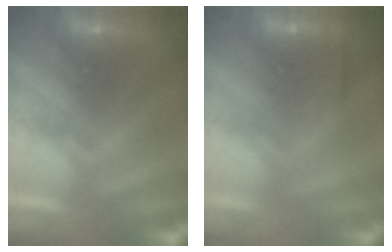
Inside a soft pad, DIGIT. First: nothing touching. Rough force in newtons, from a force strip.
{"total": 2.5}